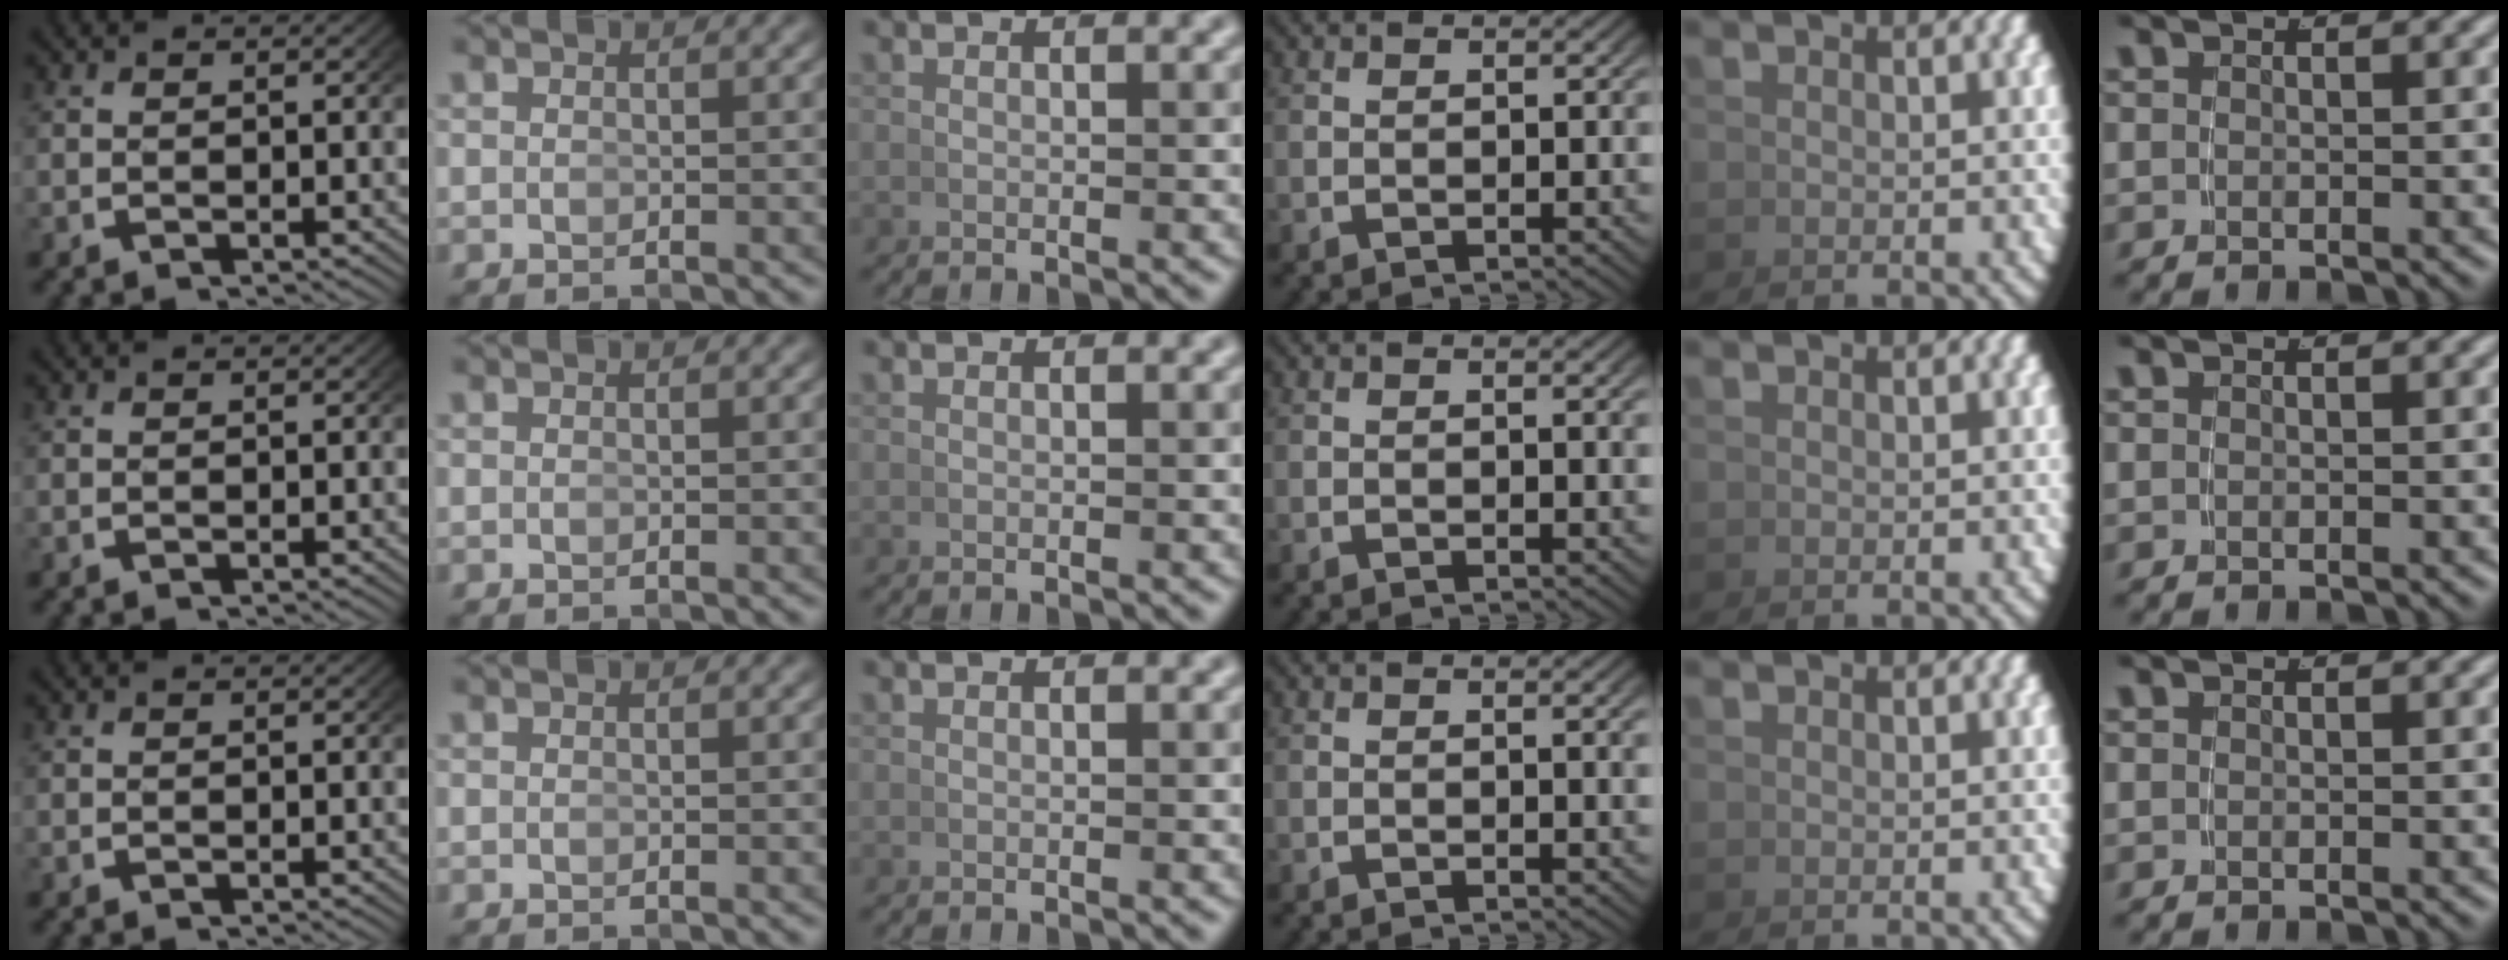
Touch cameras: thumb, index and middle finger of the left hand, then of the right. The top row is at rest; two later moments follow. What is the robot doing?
{"motion": "lift_and_place", "object": "dispenser bottle"}